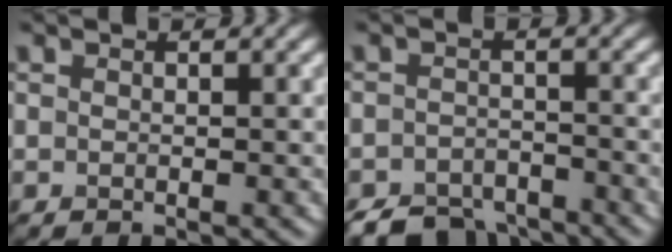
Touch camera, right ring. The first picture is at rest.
{"total": 5.0, "force": [-4.4, 2.0, 1.3], "torque": [-0.012, -0.008, -0.079]}